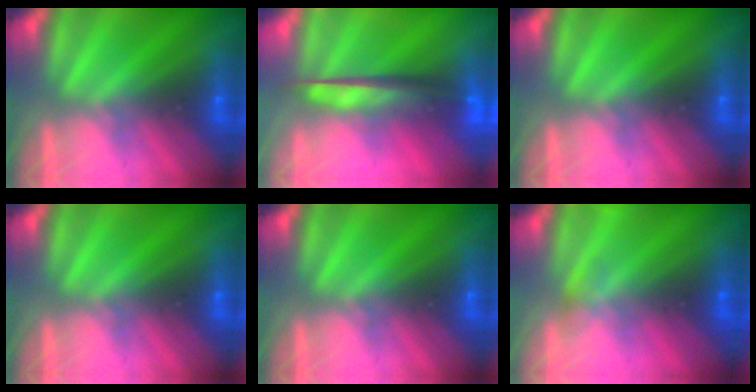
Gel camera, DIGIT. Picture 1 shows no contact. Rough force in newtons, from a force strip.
{"total": 6.9}
{"total": 0.0}
{"total": 0.0}
{"total": 0.0}
{"total": 3.5}